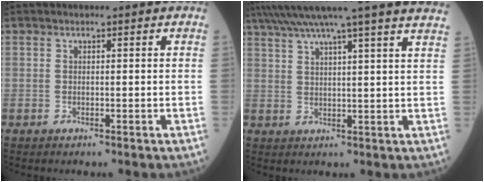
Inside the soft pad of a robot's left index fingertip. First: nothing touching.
{"total": 20.6, "force": [17.9, -1.9, 10.0], "torque": [-0.178, -0.012, 0.234]}